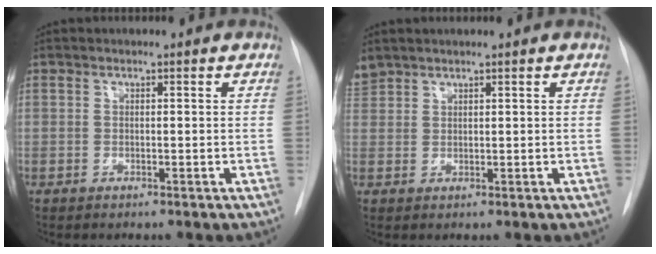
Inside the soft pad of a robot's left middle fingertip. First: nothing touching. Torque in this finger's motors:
{"motor_torque": [-0.01, 0.00, 0.00, 0.01]}